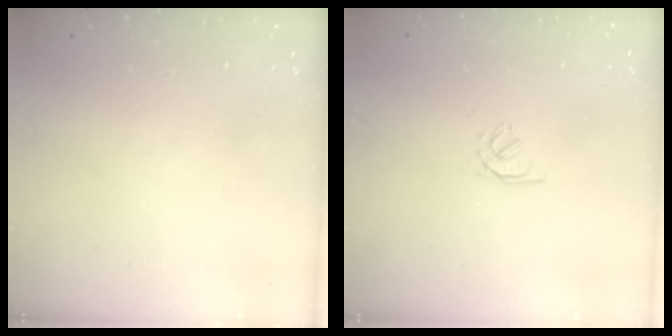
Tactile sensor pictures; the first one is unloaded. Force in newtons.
{"total": 0.9, "press": 0.8, "slide": 0.4}